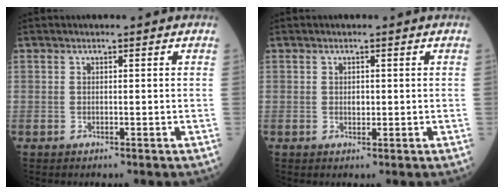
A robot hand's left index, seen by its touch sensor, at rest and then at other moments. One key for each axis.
{"total": 1.1, "fx": -0.1, "fy": 0.8, "fz": 0.7, "tx": -0.013, "ty": -0.003, "tz": -0.001}